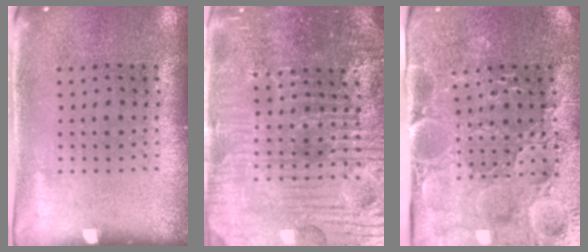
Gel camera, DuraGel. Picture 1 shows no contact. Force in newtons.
{"total": 5.6, "press": 5.3, "slide": 1.8}
{"total": 3.8, "press": 3.8, "slide": 0.4}